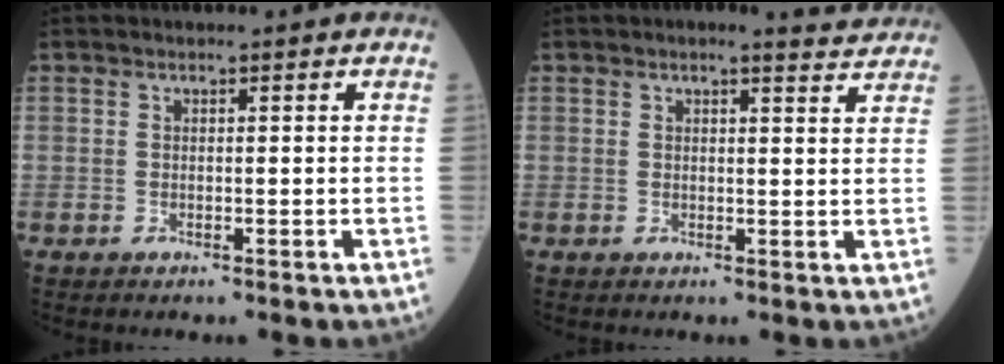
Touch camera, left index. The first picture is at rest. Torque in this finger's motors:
{"motor_torque": [0.40, -0.50, -0.10, 0.00]}